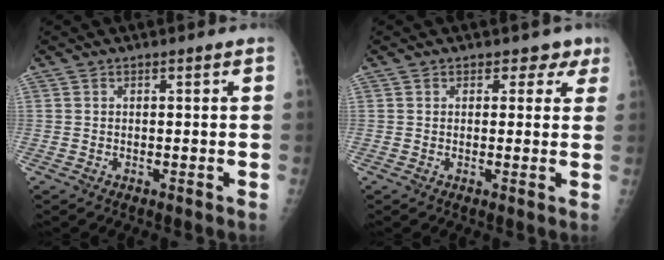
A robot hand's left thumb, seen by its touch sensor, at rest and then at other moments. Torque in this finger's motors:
{"motor_torque": [-0.03, 0.11, -0.29, -0.19, 0.01]}